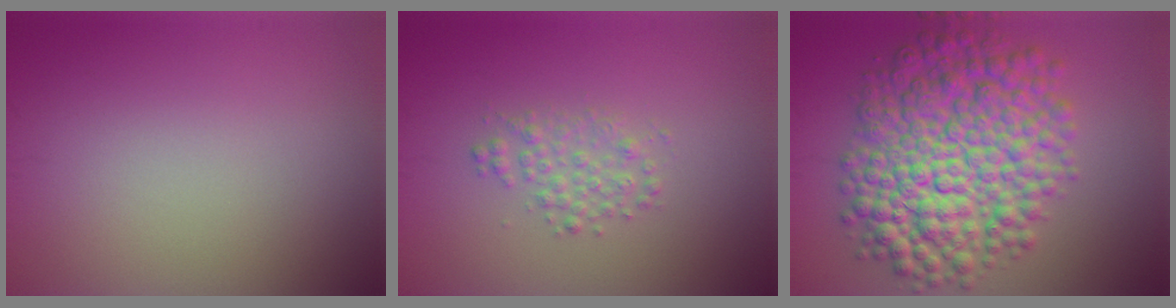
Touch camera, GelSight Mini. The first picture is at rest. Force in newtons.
{"total": 2.0, "press": 2.0, "slide": 0.0}
{"total": 11.3, "press": 11.3, "slide": 0.1}